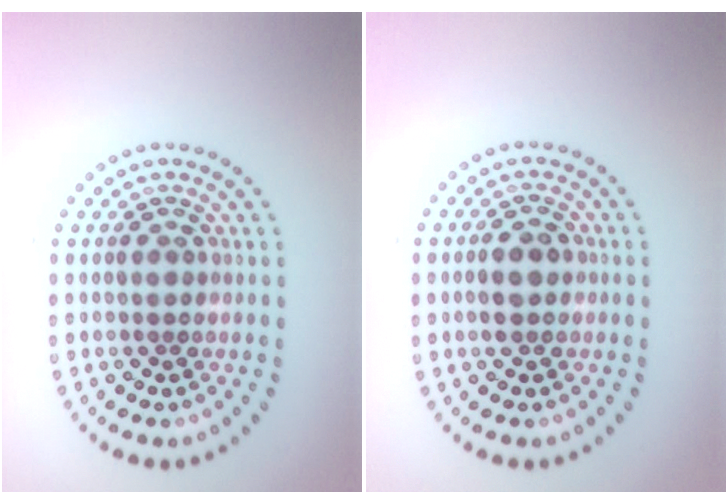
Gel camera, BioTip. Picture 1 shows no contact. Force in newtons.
{"total": 2.1, "press": 2.1, "slide": 0.2}